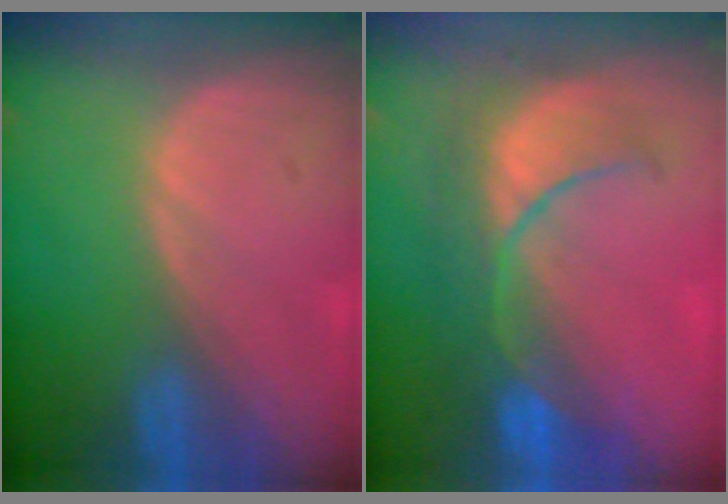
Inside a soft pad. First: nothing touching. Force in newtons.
{"total": 8.6, "press": 8.5, "slide": 1.4}